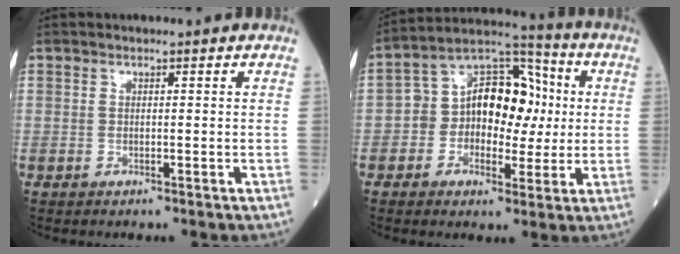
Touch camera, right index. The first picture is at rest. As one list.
[{"total": 14.0, "force": [0.3, 8.8, 10.9], "torque": [-0.178, 0.047, 0.001]}]